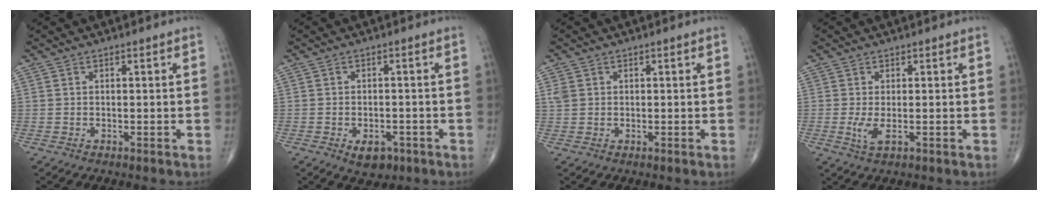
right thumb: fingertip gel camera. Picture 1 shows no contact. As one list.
[{"total": 4.7, "force": [-2.2, 2.9, 2.9], "torque": [-0.031, 0.007, -0.026]}, {"total": 1.8, "force": [0.4, 1.5, 0.9], "torque": [-0.020, 0.004, 0.011]}, {"total": 2.9, "force": [-0.5, 0.9, 2.7], "torque": [-0.065, -0.010, -0.007]}]